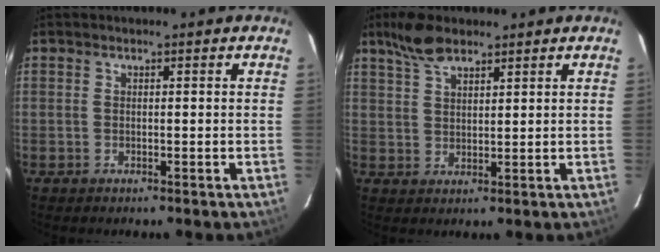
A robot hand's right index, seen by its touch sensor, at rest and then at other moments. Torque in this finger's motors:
{"motor_torque": [0.14, 0.07, 0.05, 0.03]}